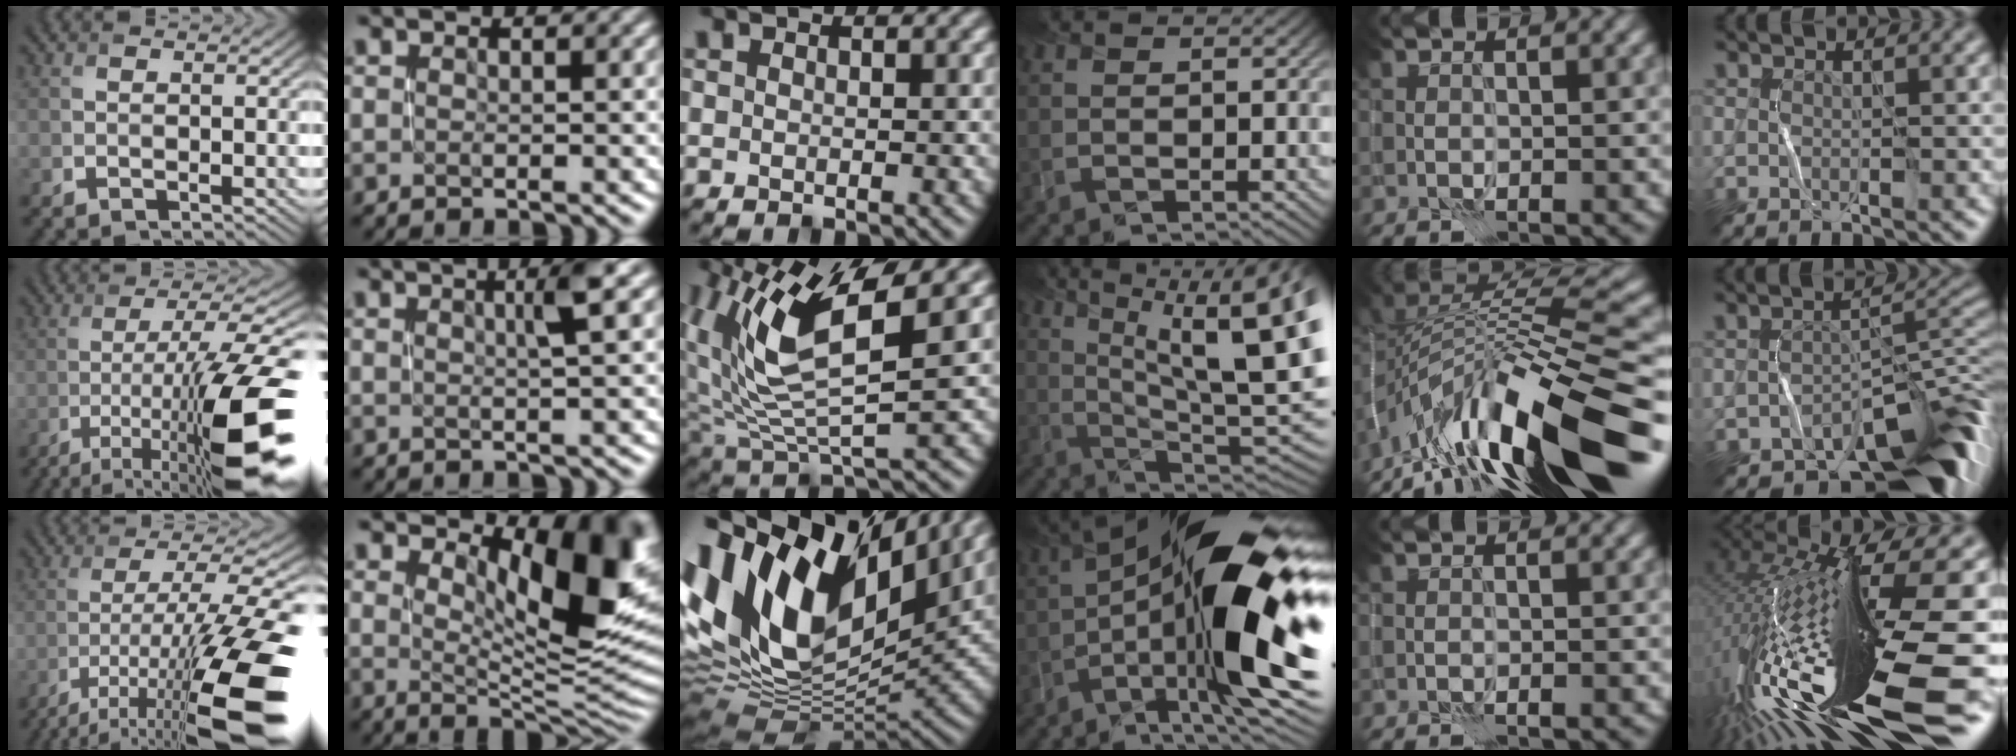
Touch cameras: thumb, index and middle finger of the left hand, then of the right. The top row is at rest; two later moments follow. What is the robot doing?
{"motion": "open", "object": "stapler"}